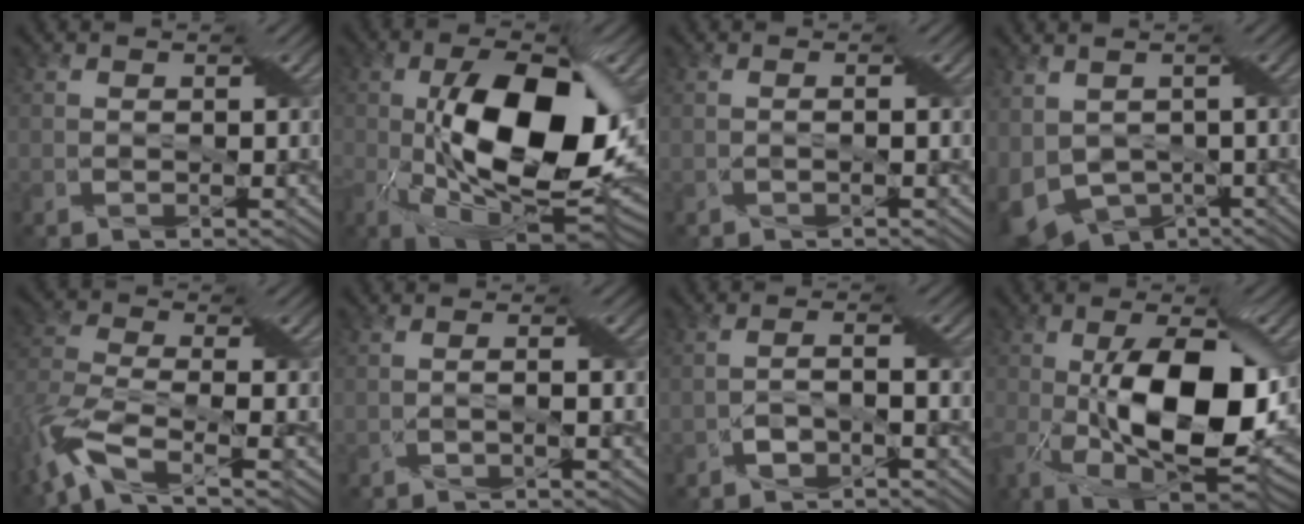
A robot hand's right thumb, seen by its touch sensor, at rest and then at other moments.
{"total": 16.9, "force": [-0.6, 8.3, 14.7], "torque": [-0.251, -0.016, -0.004]}
{"total": 0.7, "force": [-0.1, -0.1, 0.7], "torque": [-0.014, 0.004, -0.003]}
{"total": 9.5, "force": [-2.0, 6.4, 6.7], "torque": [-0.175, -0.034, -0.032]}
{"total": 10.5, "force": [-5.6, 3.6, 8.1], "torque": [-0.190, -0.012, -0.118]}
{"total": 1.3, "force": [-0.4, 0.0, 1.2], "torque": [-0.025, 0.006, -0.011]}
{"total": 2.5, "force": [-1.5, 0.7, 1.9], "torque": [-0.039, 0.009, -0.032]}
{"total": 15.1, "force": [-0.7, 7.2, 13.3], "torque": [-0.240, -0.016, -0.005]}